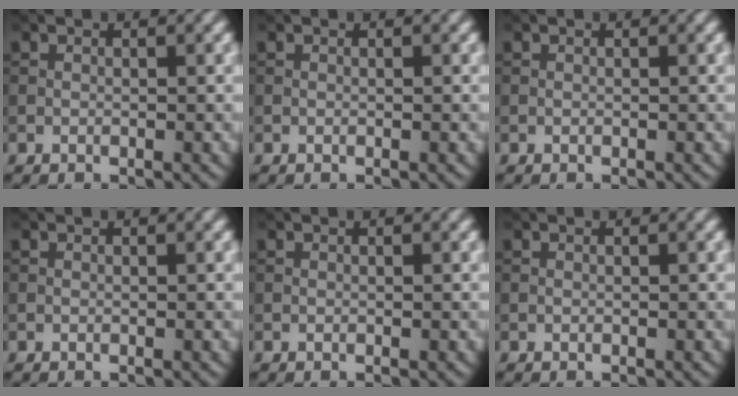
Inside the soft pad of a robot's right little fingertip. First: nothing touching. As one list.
[{"total": 0.0}, {"total": 0.0}, {"total": 0.0}, {"total": 0.0}, {"total": 0.0}]